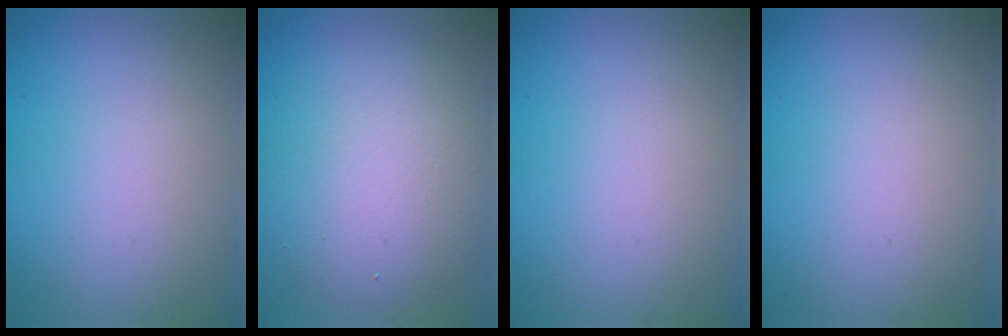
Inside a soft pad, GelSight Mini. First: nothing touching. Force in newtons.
{"total": 7.0, "press": 7.0, "slide": 0.2}
{"total": 0.0}
{"total": 0.0}